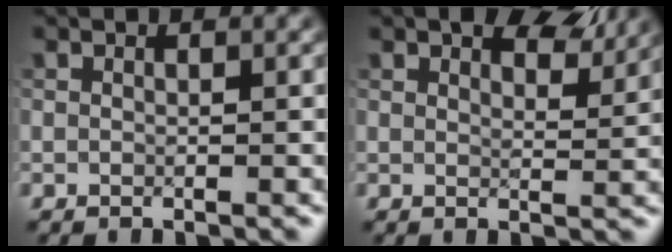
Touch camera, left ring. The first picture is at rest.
{"total": 4.9, "force": [3.9, 1.5, 2.5], "torque": [-0.038, 0.002, 0.052]}